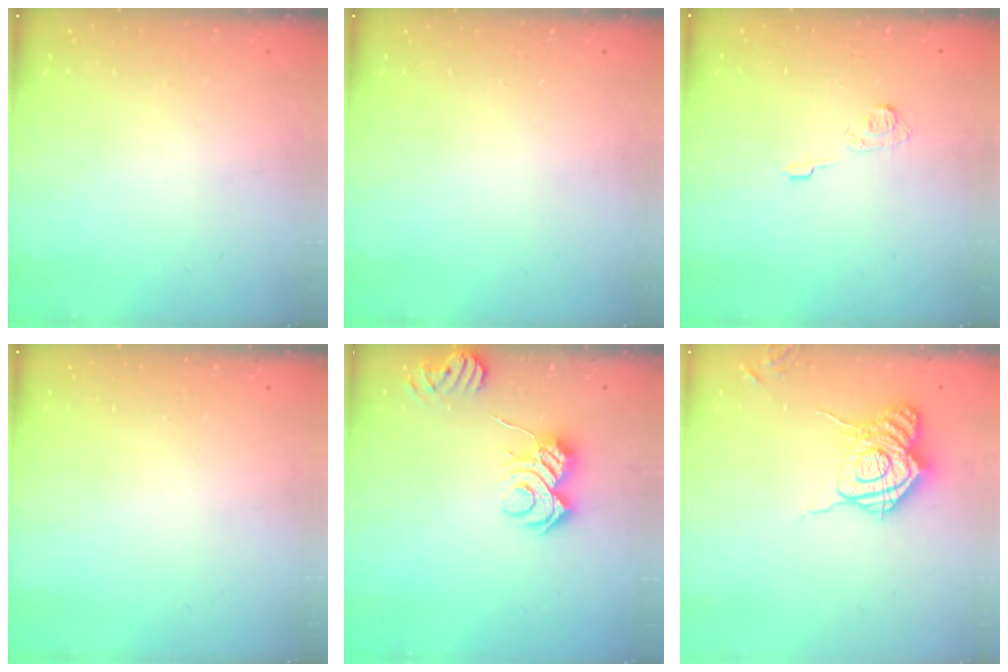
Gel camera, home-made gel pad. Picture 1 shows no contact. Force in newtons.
{"total": 0.0}
{"total": 6.2, "press": 6.2, "slide": 0.5}
{"total": 0.0}
{"total": 8.5, "press": 8.5, "slide": 0.7}
{"total": 16.7, "press": 16.7, "slide": 0.6}